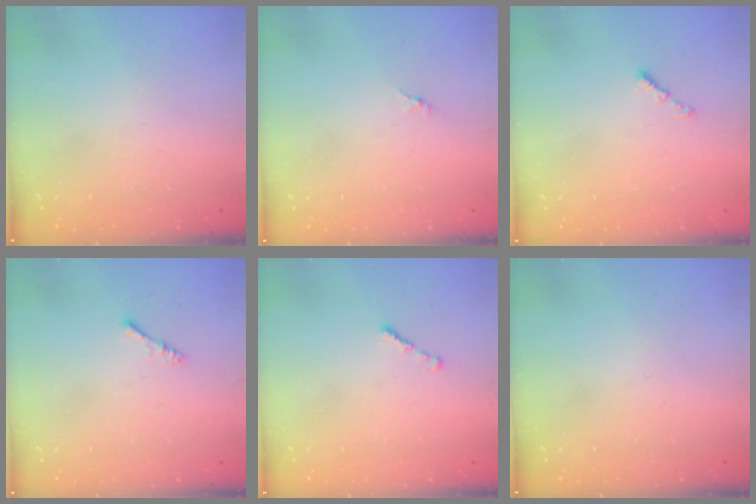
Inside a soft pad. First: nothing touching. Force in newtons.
{"total": 0.8, "press": 0.6, "slide": 0.4}
{"total": 0.7, "press": 0.5, "slide": 0.4}
{"total": 1.5, "press": 1.4, "slide": 0.3}
{"total": 1.1, "press": 1.0, "slide": 0.5}
{"total": 0.0}